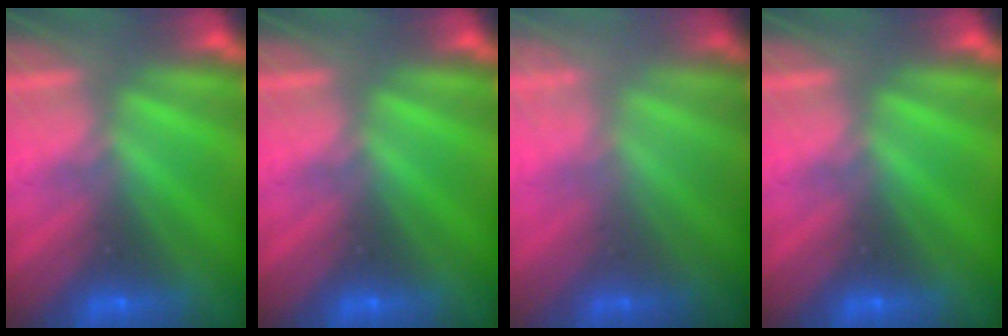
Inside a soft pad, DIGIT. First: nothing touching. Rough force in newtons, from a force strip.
{"total": 0.0}
{"total": 2.0}
{"total": 0.0}